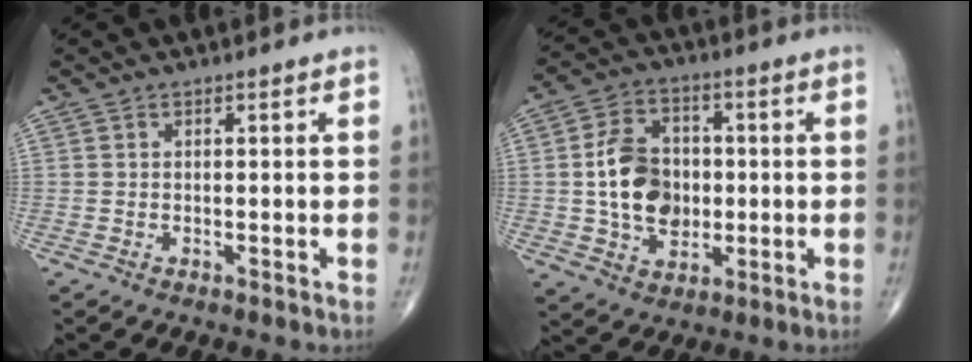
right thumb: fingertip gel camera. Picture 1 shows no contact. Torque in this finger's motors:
{"motor_torque": [0.47, 0.30, 1.34, 0.30, 0.44]}